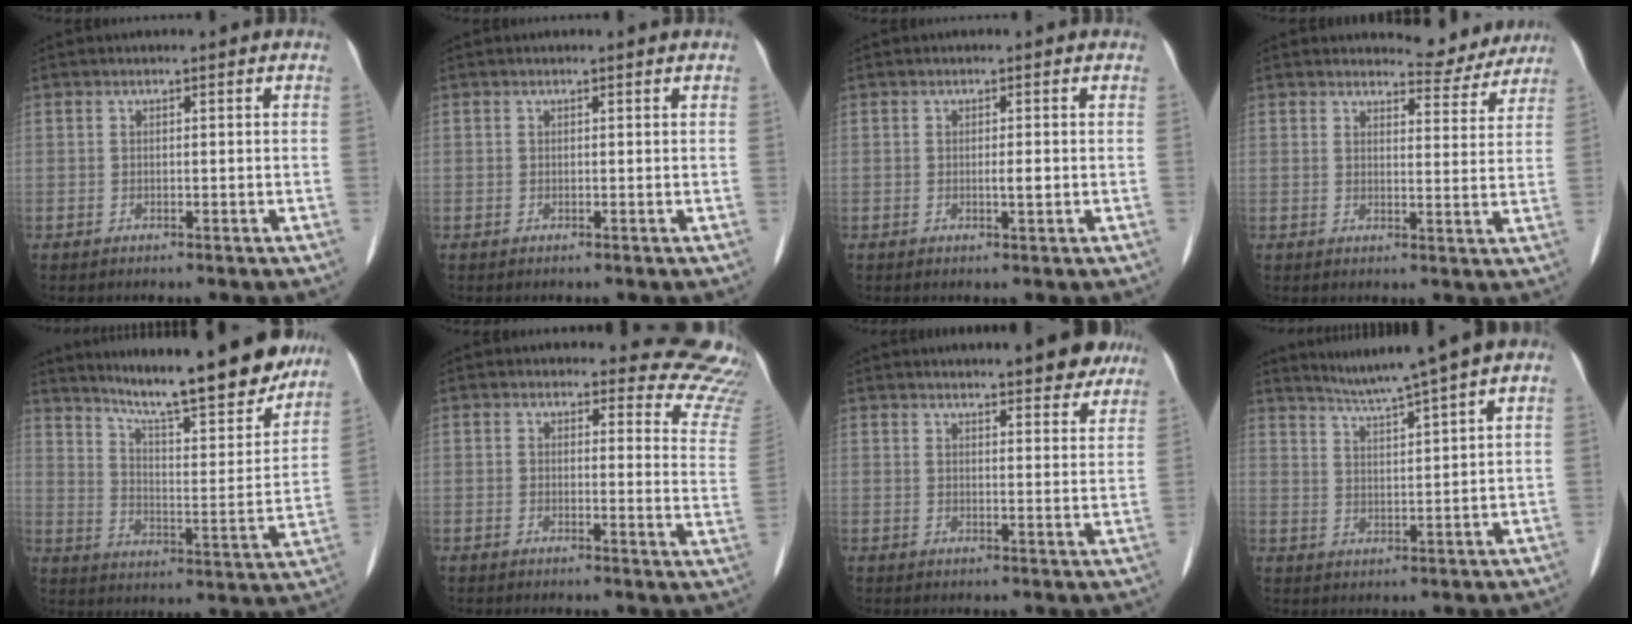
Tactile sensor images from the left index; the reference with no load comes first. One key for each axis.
{"total": 0.6, "fx": 0.6, "fy": 0.0, "fz": 0.1, "tx": -0.009, "ty": -0.001, "tz": -0.002}
{"total": 1.1, "fx": -0.1, "fy": 0.1, "fz": 1.1, "tx": -0.020, "ty": -0.001, "tz": -0.001}
{"total": 6.0, "fx": 5.8, "fy": 1.4, "fz": 0.0, "tx": 0.002, "ty": -0.016, "tz": 0.062}
{"total": 21.5, "fx": 18.5, "fy": 2.2, "fz": 10.6, "tx": -0.168, "ty": -0.024, "tz": 0.269}
{"total": 10.9, "fx": 10.7, "fy": 1.9, "fz": -0.5, "tx": 0.052, "ty": -0.105, "tz": 0.071}
{"total": 9.8, "fx": 8.5, "fy": 2.0, "fz": 4.4, "tx": -0.045, "ty": 0.001, "tz": 0.092}
{"total": 8.3, "fx": 5.8, "fy": 0.0, "fz": 5.9, "tx": -0.092, "ty": 0.022, "tz": 0.090}